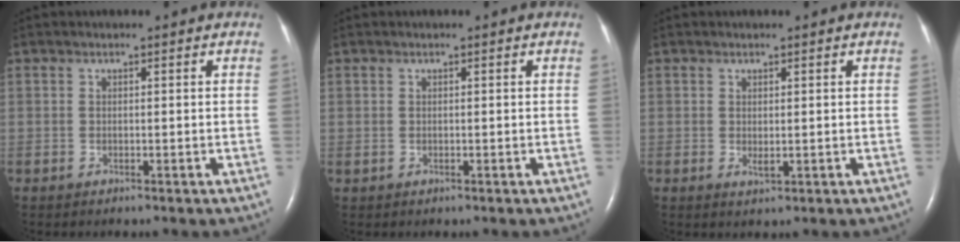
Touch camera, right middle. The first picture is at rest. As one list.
[{"total": 0.0}, {"total": 1.1, "force": [0.0, 0.5, 1.0], "torque": [-0.022, -0.005, 0.005]}]